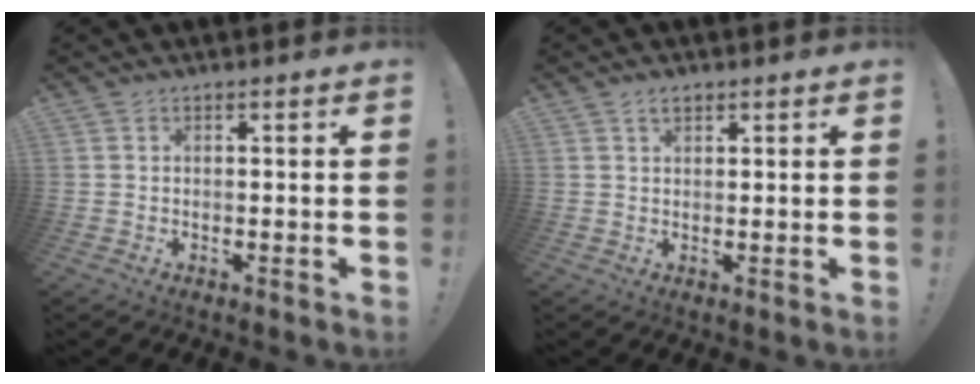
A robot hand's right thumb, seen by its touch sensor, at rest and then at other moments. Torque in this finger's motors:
{"motor_torque": [-0.34, 0.57, -0.07, 0.15, 0.00]}